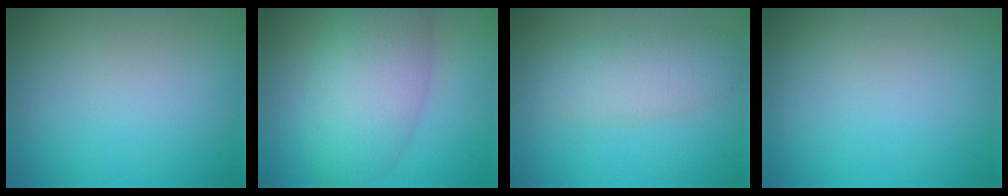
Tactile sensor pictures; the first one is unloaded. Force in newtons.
{"total": 7.7, "press": 7.7, "slide": 0.3}
{"total": 3.5, "press": 3.5, "slide": 0.1}
{"total": 0.0}